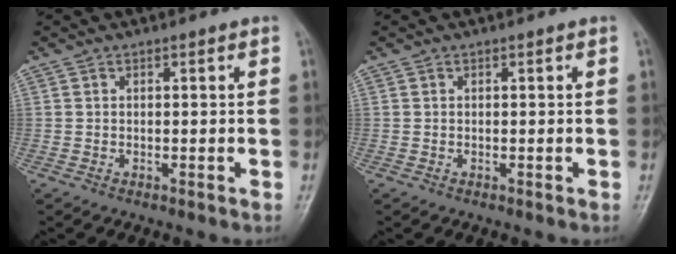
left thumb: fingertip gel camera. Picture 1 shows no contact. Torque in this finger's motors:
{"motor_torque": [0.00, 0.00, -0.06, -0.06, 0.00]}